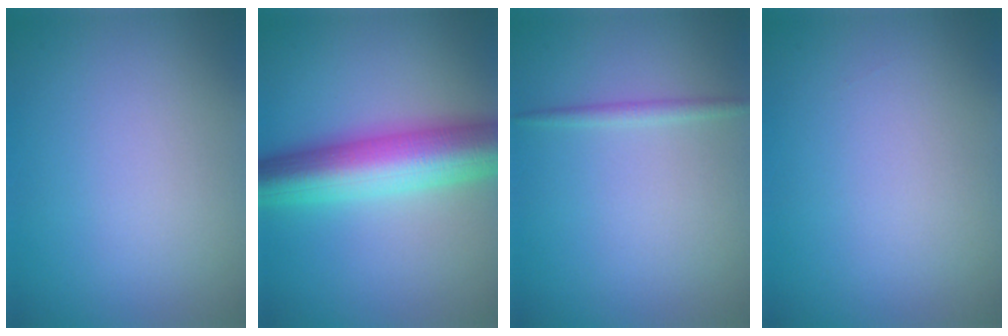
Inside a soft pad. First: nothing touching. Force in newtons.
{"total": 9.5, "press": 9.5, "slide": 0.2}
{"total": 1.1, "press": 1.1, "slide": 0.1}
{"total": 0.0}